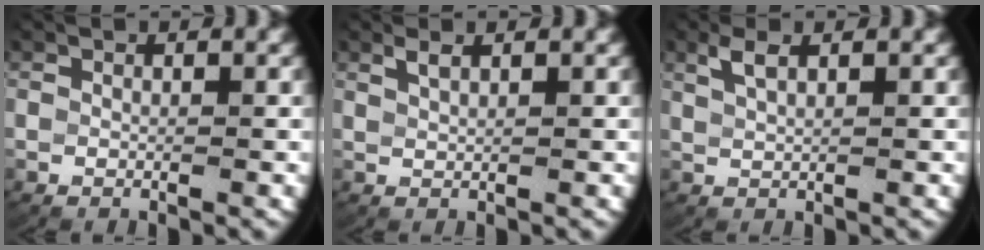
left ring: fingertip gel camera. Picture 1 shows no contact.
{"total": 1.1, "force": [0.9, -0.1, 0.6], "torque": [-0.015, 0.001, 0.023]}
{"total": 1.7, "force": [1.2, 0.2, 1.2], "torque": [-0.030, 0.001, 0.029]}